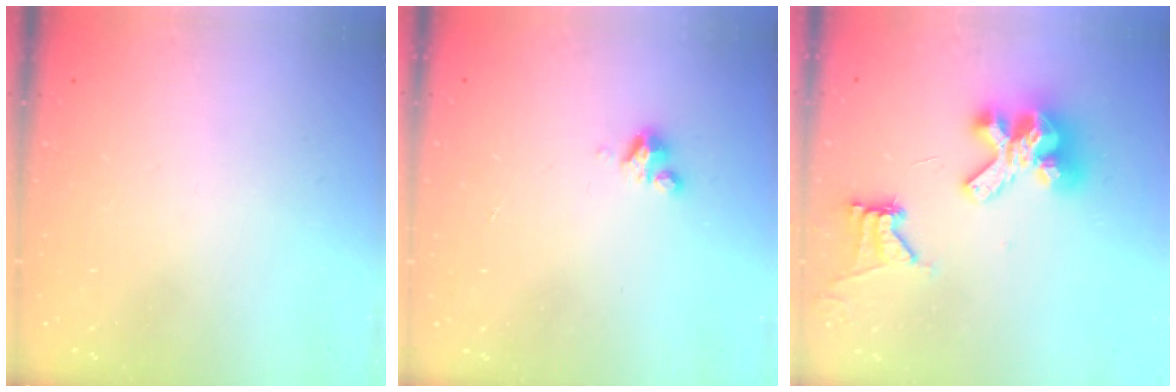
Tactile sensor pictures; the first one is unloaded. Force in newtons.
{"total": 3.6, "press": 3.6, "slide": 0.4}
{"total": 14.3, "press": 14.2, "slide": 1.7}